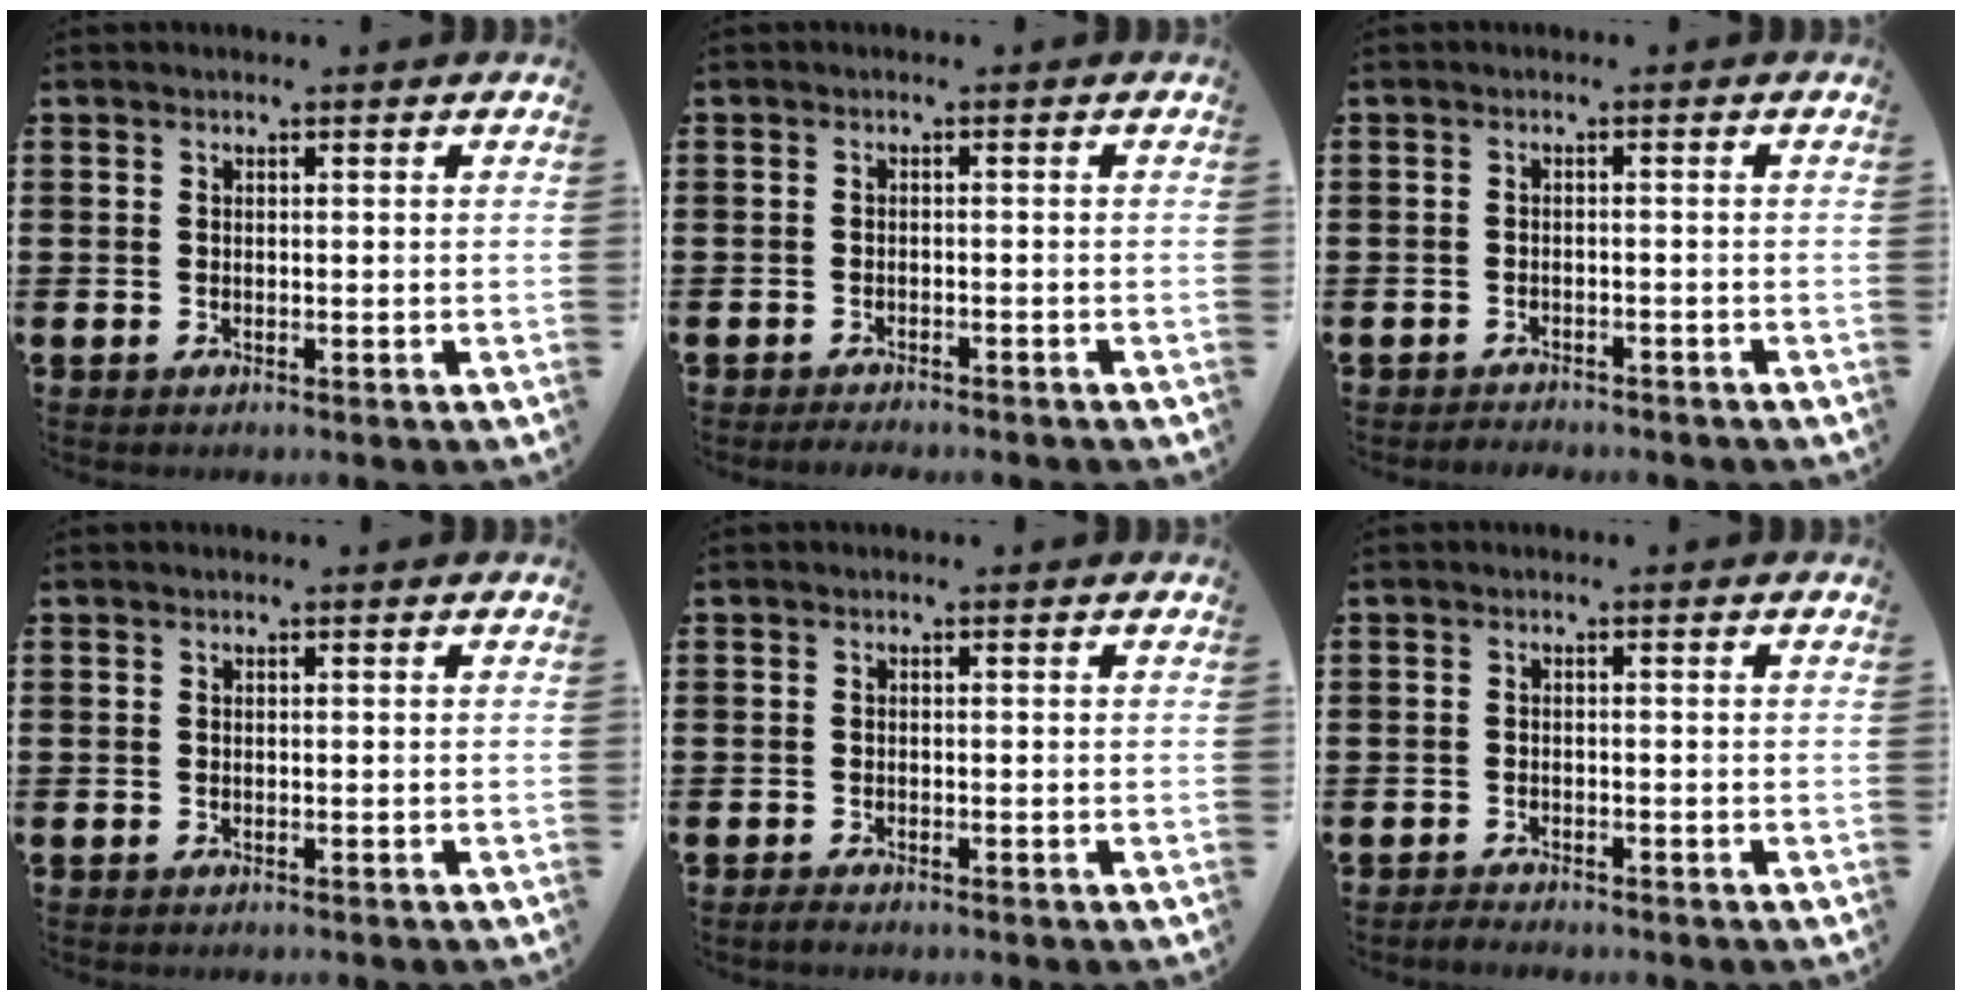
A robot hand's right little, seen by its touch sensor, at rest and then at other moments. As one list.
[{"total": 1.2, "force": [-1.2, 0.0, 0.2], "torque": [-0.006, 0.000, -0.024]}, {"total": 1.3, "force": [-1.3, 0.0, -0.1], "torque": [-0.002, 0.002, -0.028]}, {"total": 0.0}, {"total": 0.7, "force": [-0.6, 0.2, 0.4], "torque": [-0.009, -0.001, -0.012]}, {"total": 1.1, "force": [-1.0, 0.1, 0.1], "torque": [-0.005, 0.000, -0.022]}]